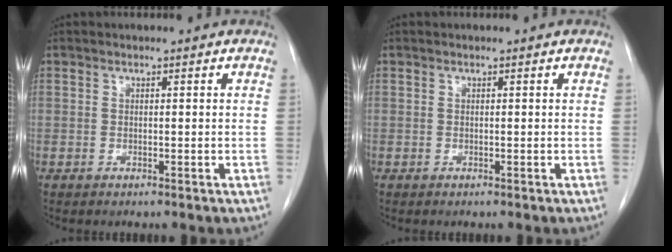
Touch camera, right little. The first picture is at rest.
{"total": 0.0}